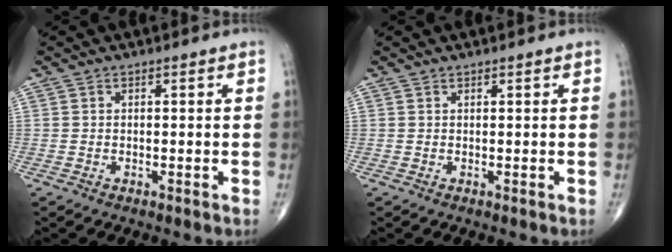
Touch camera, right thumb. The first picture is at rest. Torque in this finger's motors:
{"motor_torque": [-0.57, -0.13, 0.13, 0.10, 0.01]}